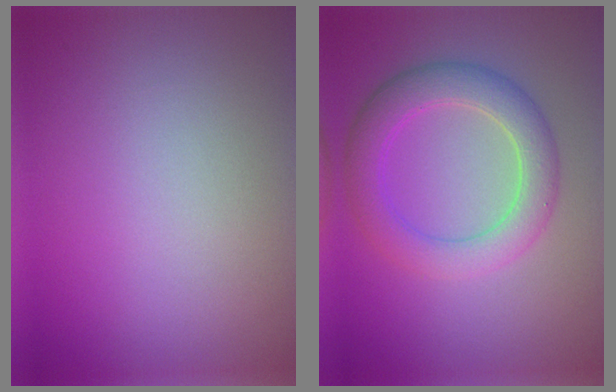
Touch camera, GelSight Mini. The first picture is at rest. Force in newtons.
{"total": 4.8, "press": 4.8, "slide": 0.1}